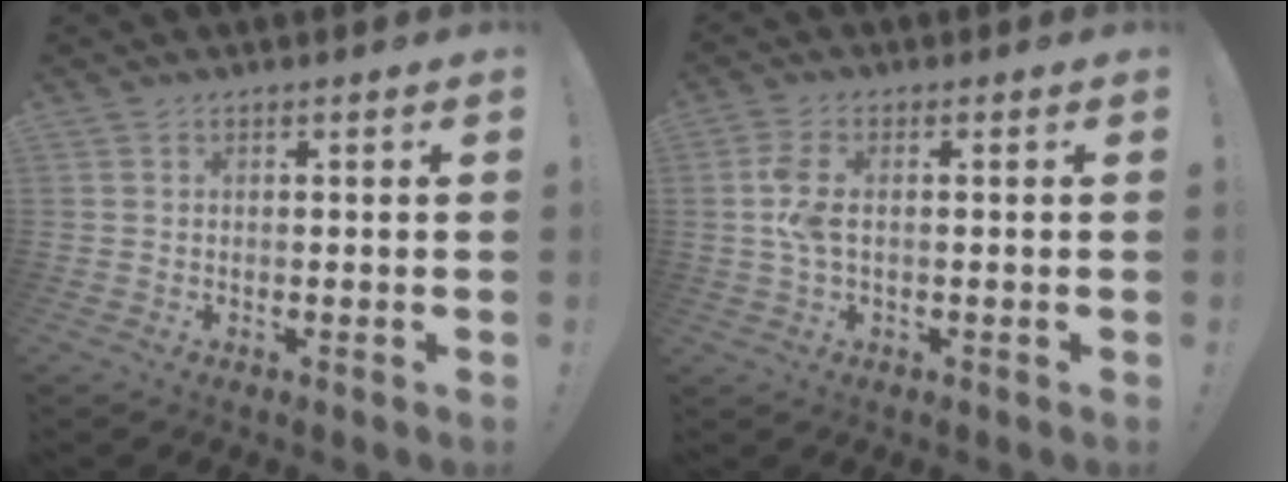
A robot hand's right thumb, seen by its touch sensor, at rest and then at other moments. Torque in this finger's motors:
{"motor_torque": [0.05, 0.06, 0.30, -0.11, 0.02]}